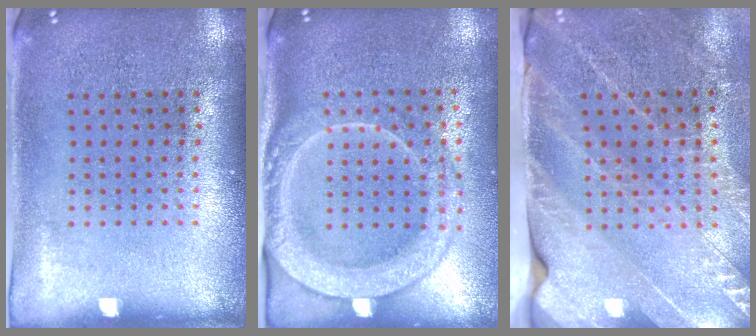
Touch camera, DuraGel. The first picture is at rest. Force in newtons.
{"total": 2.4, "press": 2.2, "slide": 1.1}
{"total": 3.4, "press": 2.9, "slide": 1.7}